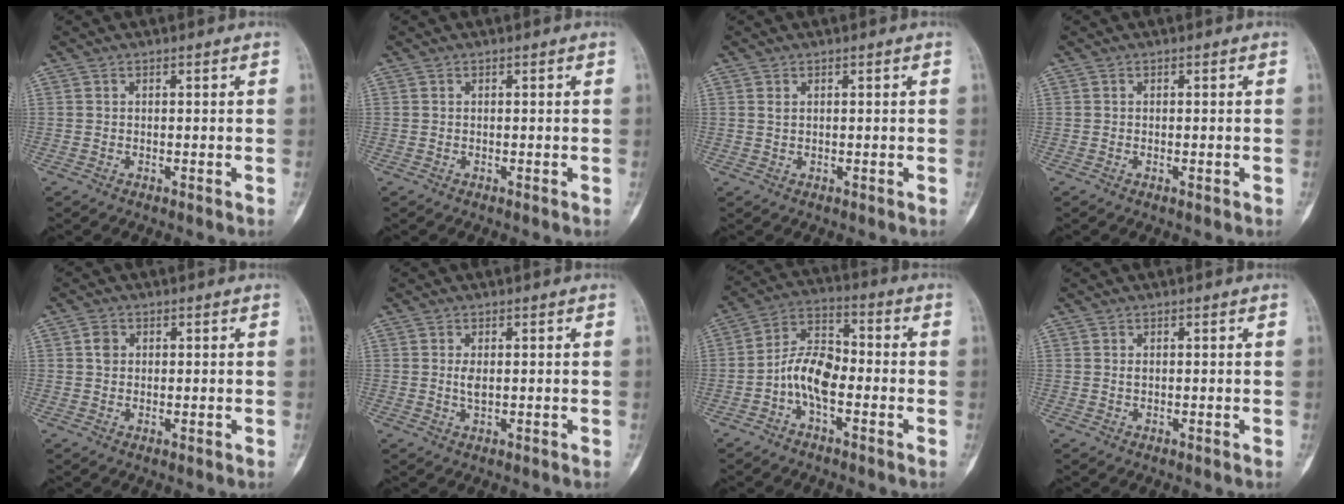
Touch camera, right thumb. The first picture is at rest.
{"total": 0.0}
{"total": 0.8, "force": [0.2, 0.5, 0.7], "torque": [-0.016, 0.003, 0.006]}
{"total": 0.7, "force": [-0.3, 0.2, 0.6], "torque": [-0.005, -0.001, -0.004]}
{"total": 2.1, "force": [0.5, 1.8, 1.1], "torque": [-0.009, 0.000, 0.005]}
{"total": 1.9, "force": [0.0, 0.8, 1.8], "torque": [-0.039, -0.003, 0.002]}
{"total": 9.2, "force": [-2.7, 4.8, 7.4], "torque": [-0.132, 0.039, -0.059]}
{"total": 0.5, "force": [0.1, 0.3, 0.4], "torque": [-0.008, 0.001, 0.003]}